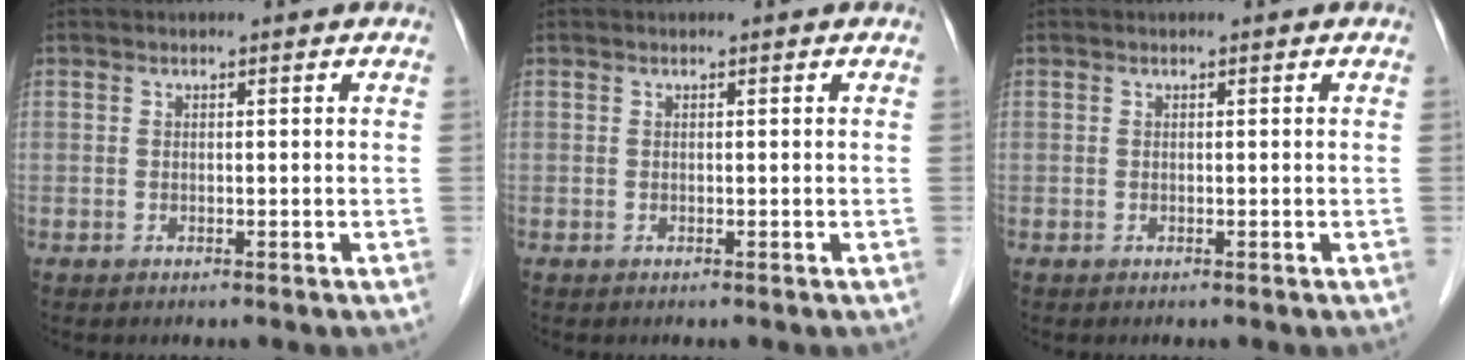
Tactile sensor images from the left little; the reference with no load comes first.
{"total": 0.0}
{"total": 0.0}